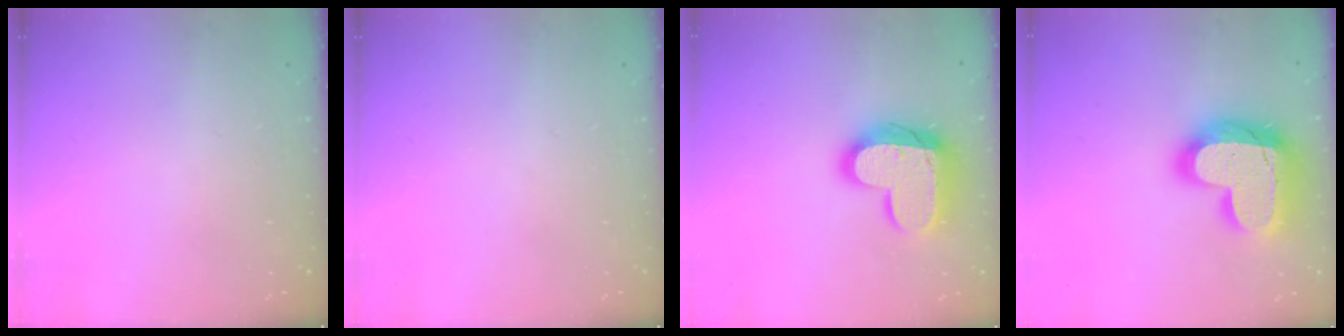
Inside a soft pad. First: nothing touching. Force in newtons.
{"total": 0.0}
{"total": 17.8, "press": 17.8, "slide": 1.3}
{"total": 26.7, "press": 26.6, "slide": 1.8}